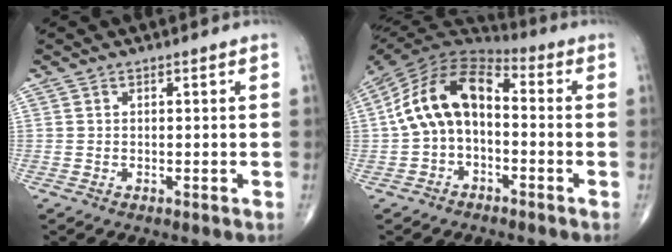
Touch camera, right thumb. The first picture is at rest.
{"total": 14.2, "force": [-0.6, 8.8, 11.1], "torque": [-0.196, 0.046, -0.025]}